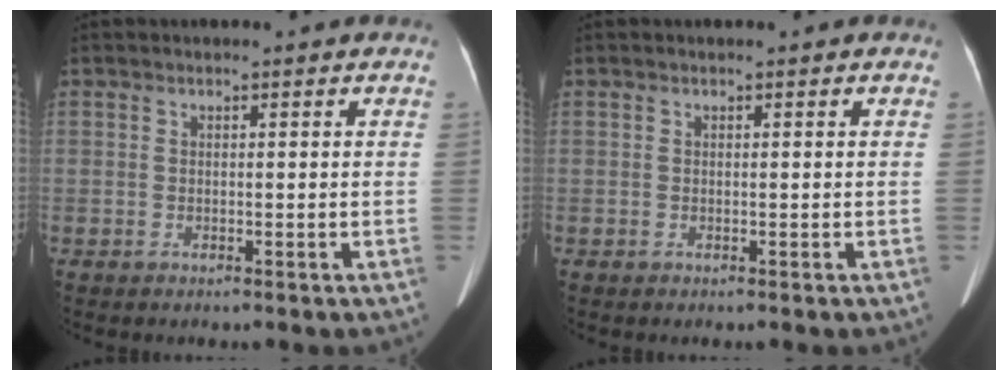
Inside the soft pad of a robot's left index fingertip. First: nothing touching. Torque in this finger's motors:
{"motor_torque": [0.00, 0.00, 0.00, 0.00]}